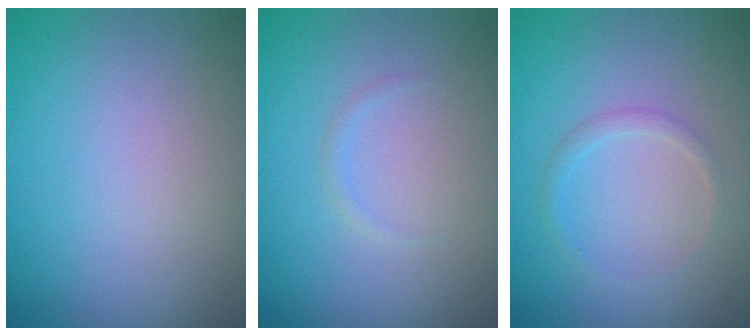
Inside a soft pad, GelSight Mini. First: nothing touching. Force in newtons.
{"total": 0.5, "press": 0.5, "slide": 0.0}
{"total": 1.1, "press": 1.1, "slide": 0.0}